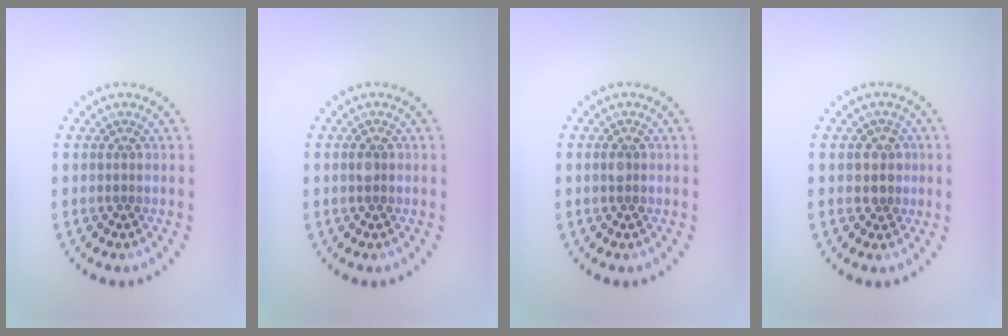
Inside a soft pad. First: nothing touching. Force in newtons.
{"total": 1.0, "press": 1.0, "slide": 0.0}
{"total": 1.0, "press": 1.0, "slide": 0.0}
{"total": 2.1, "press": 1.9, "slide": 0.9}